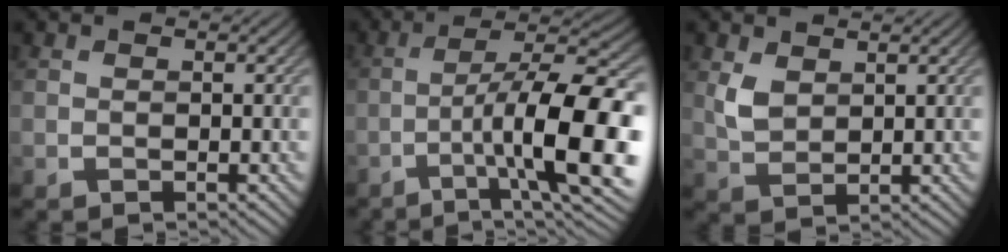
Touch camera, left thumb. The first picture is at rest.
{"total": 14.3, "force": [-3.8, 3.7, 13.3], "torque": [-0.195, 0.008, -0.058]}
{"total": 3.1, "force": [1.6, 1.9, 1.9], "torque": [-0.047, -0.005, 0.036]}